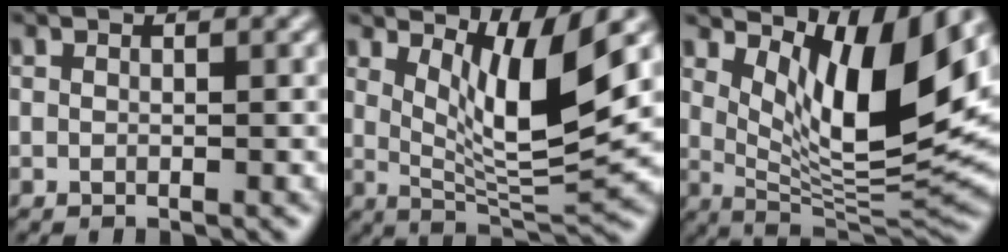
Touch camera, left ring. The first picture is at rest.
{"total": 7.7, "force": [3.2, 1.6, 6.8], "torque": [-0.112, -0.019, 0.059]}
{"total": 10.7, "force": [4.1, 3.4, 9.2], "torque": [-0.145, -0.022, 0.080]}